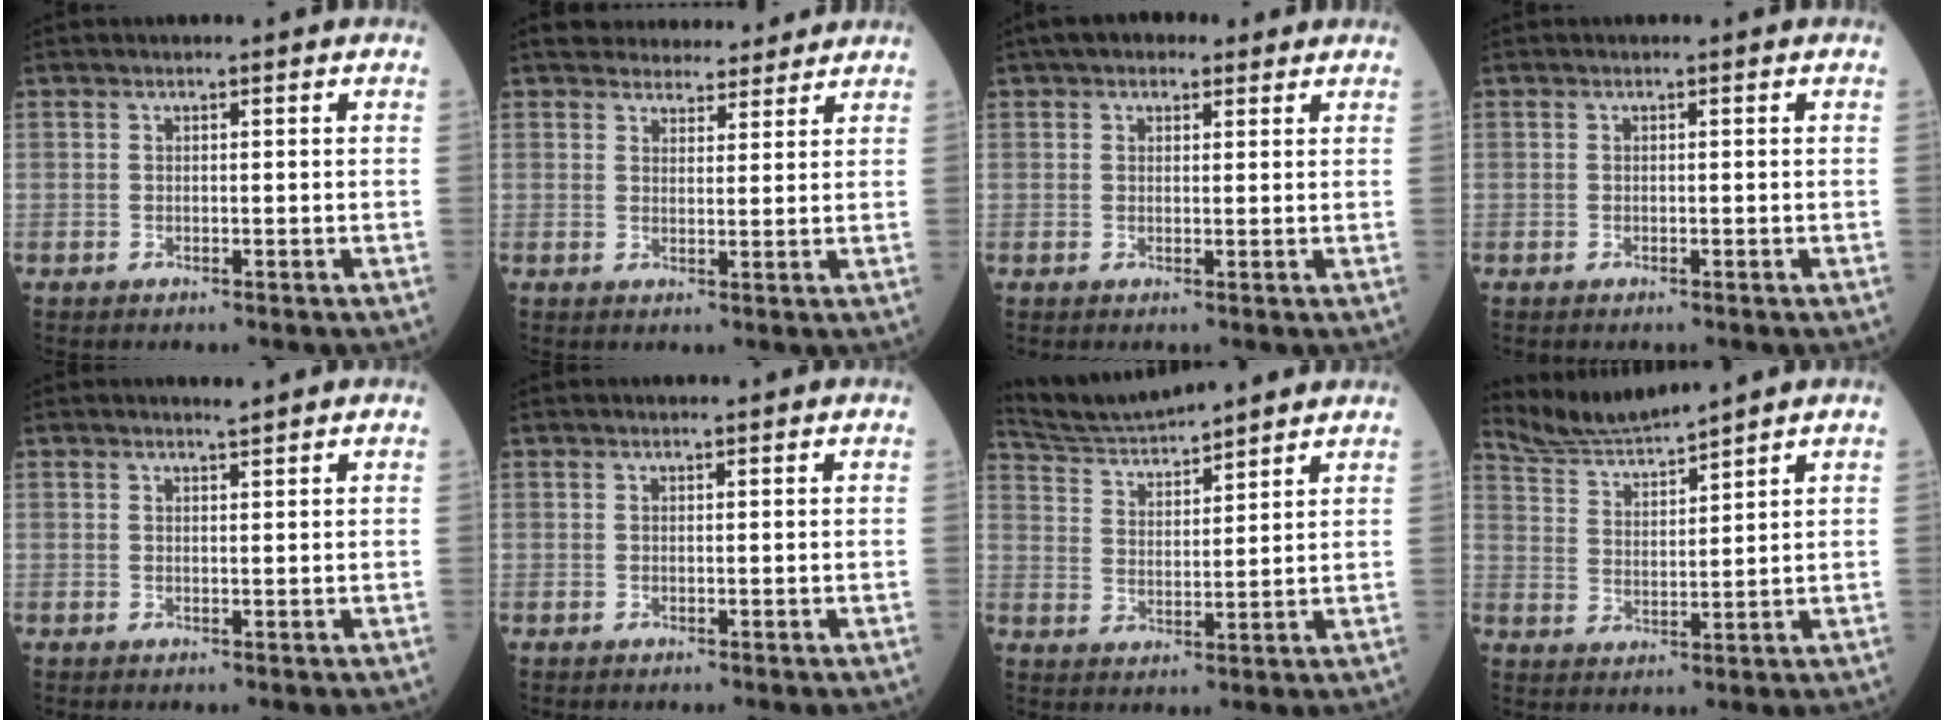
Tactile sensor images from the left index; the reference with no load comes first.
{"total": 7.7, "force": [7.2, 2.3, 1.5], "torque": [-0.008, 0.010, 0.092]}
{"total": 4.9, "force": [3.4, 2.5, 2.4], "torque": [-0.036, 0.030, 0.053]}
{"total": 0.0}
{"total": 1.0, "force": [1.0, -0.3, 0.0], "torque": [-0.009, -0.007, 0.019]}
{"total": 0.8, "force": [0.8, 0.1, 0.1], "torque": [-0.010, 0.010, 0.016]}
{"total": 11.2, "force": [10.7, 0.8, 3.1], "torque": [-0.070, 0.030, 0.192]}
{"total": 6.4, "force": [6.3, -1.2, 0.4], "torque": [-0.029, 0.003, 0.136]}